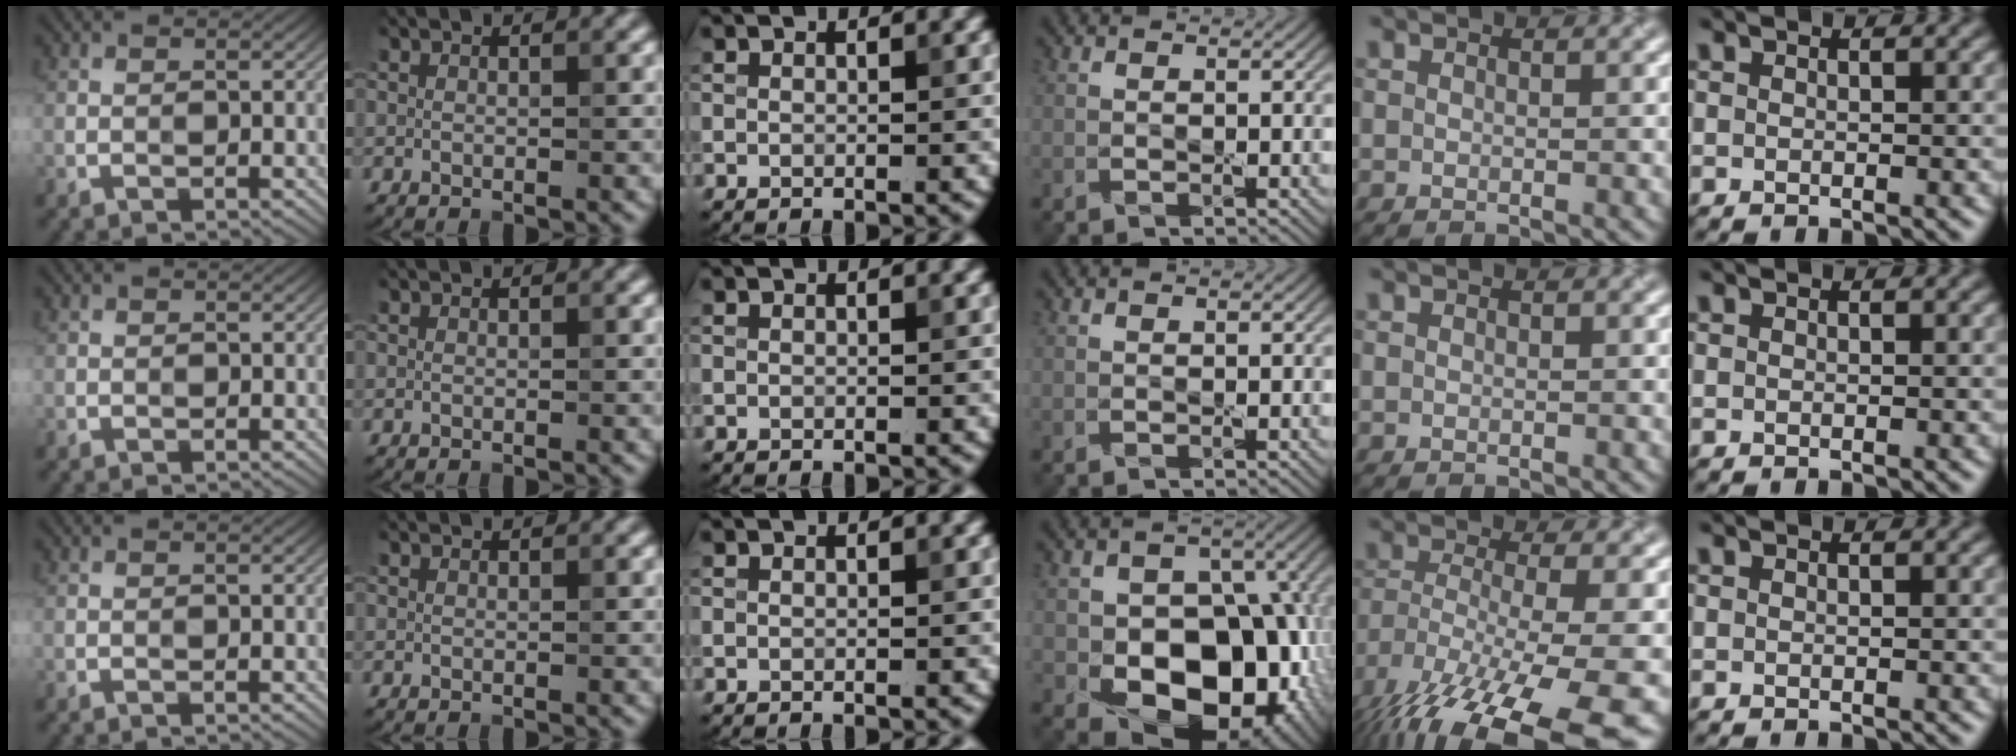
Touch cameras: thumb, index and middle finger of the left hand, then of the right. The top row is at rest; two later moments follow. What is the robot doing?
{"motion": "peel", "object": "envelope seal"}